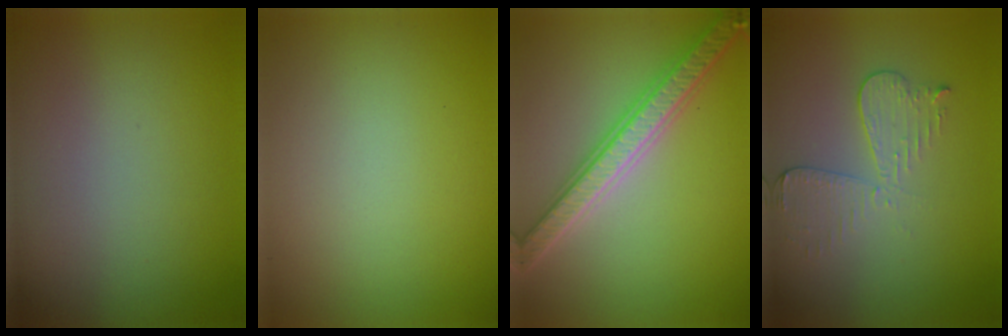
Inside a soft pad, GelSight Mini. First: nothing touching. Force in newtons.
{"total": 0.0}
{"total": 5.5, "press": 5.4, "slide": 1.1}
{"total": 3.0, "press": 2.7, "slide": 1.3}